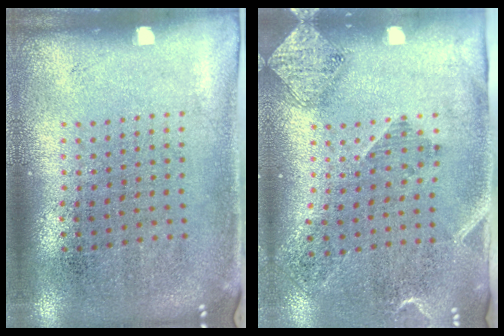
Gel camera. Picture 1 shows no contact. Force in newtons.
{"total": 1.8, "press": 1.4, "slide": 1.2}